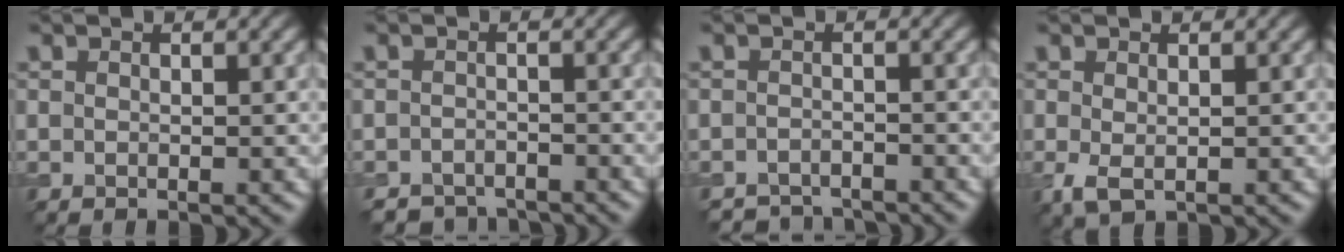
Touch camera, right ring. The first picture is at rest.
{"total": 2.9, "force": [-2.8, 0.8, 0.0], "torque": [0.008, -0.002, -0.051]}
{"total": 2.9, "force": [-2.8, 0.6, -0.1], "torque": [0.009, 0.001, -0.051]}
{"total": 1.9, "force": [-0.3, 1.1, 1.6], "torque": [-0.038, -0.006, -0.005]}